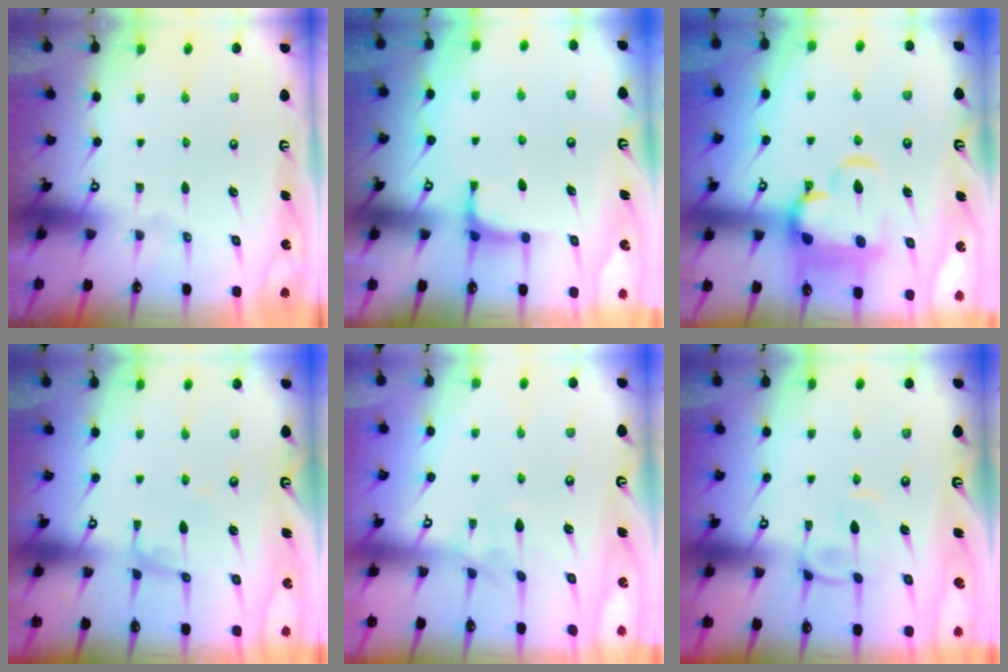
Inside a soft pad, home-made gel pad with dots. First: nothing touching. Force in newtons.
{"total": 2.6, "press": 2.6, "slide": 0.2}
{"total": 7.3, "press": 7.0, "slide": 1.7}
{"total": 1.9, "press": 1.9, "slide": 0.0}
{"total": 4.8, "press": 4.8, "slide": 0.1}
{"total": 1.6, "press": 1.5, "slide": 0.6}